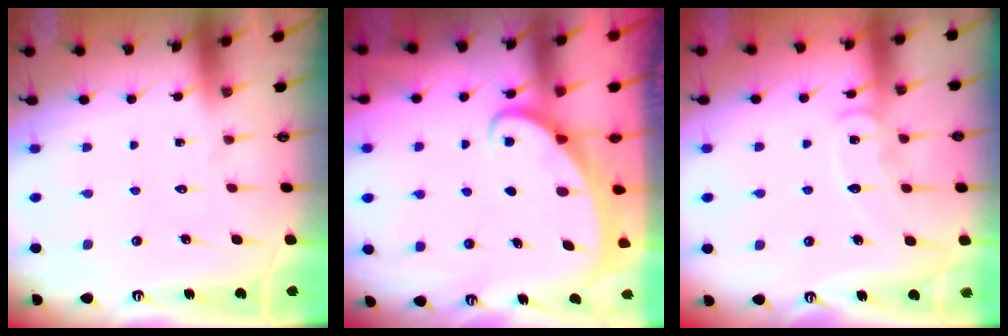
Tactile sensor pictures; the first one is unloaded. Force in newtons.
{"total": 2.1, "press": 2.1, "slide": 0.0}
{"total": 9.4, "press": 9.4, "slide": 0.9}